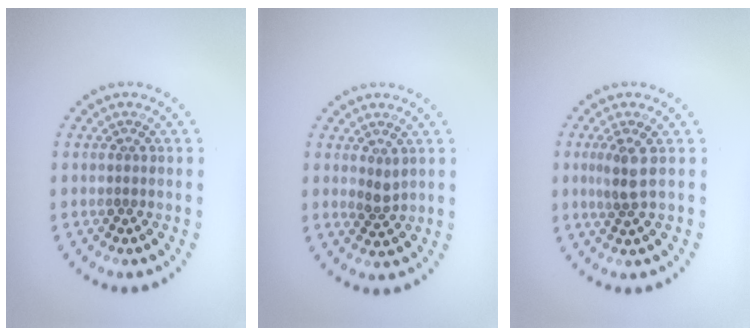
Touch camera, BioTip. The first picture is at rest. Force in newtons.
{"total": 1.3, "press": 1.1, "slide": 0.7}
{"total": 2.1, "press": 1.6, "slide": 1.4}